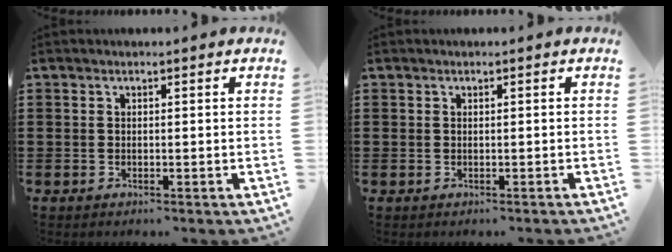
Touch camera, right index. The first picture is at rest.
{"total": 0.0}